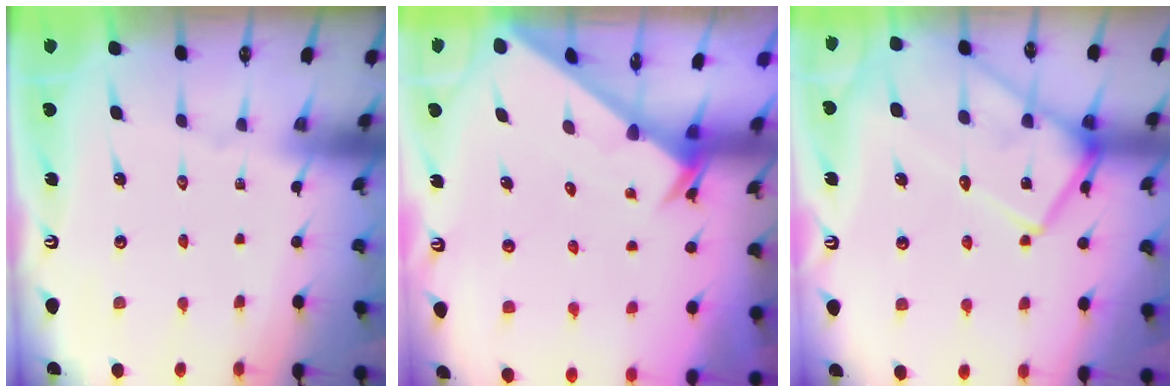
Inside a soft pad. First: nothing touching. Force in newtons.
{"total": 2.0, "press": 2.0, "slide": 0.1}
{"total": 17.9, "press": 17.9, "slide": 1.7}